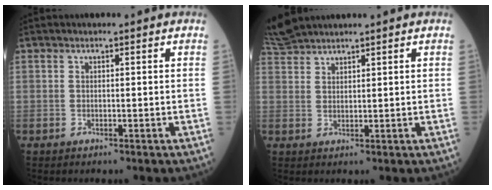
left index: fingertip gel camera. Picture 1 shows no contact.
{"total": 4.7, "force": [4.6, 0.0, 1.1], "torque": [-0.039, 0.022, 0.100]}